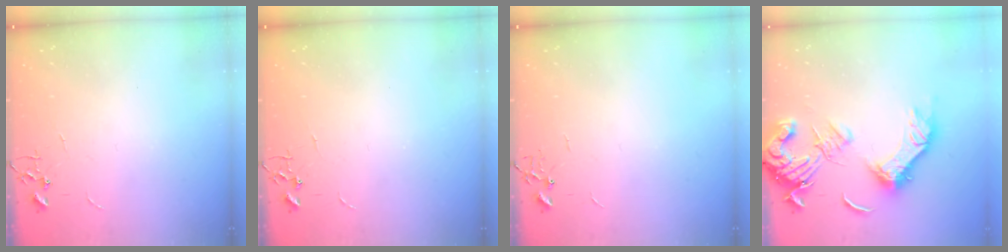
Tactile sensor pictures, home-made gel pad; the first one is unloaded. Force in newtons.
{"total": 0.0}
{"total": 0.0}
{"total": 17.9, "press": 17.8, "slide": 2.3}